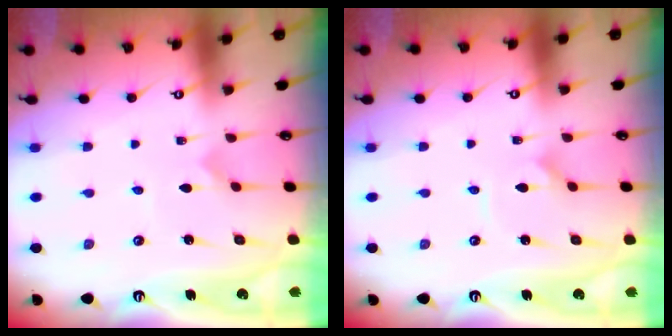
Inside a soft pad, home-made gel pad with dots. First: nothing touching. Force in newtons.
{"total": 2.9, "press": 2.9, "slide": 0.3}